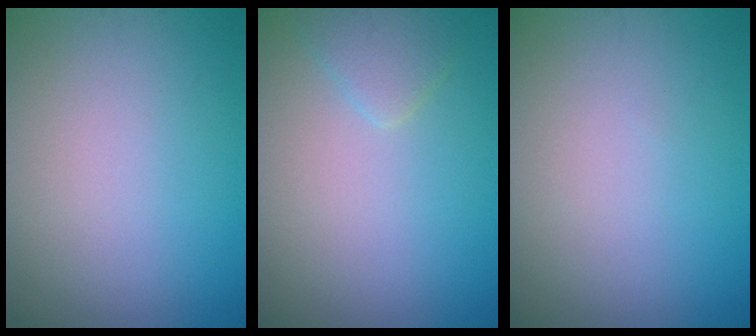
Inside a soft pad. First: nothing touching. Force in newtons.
{"total": 1.5, "press": 1.5, "slide": 0.0}
{"total": 0.0}